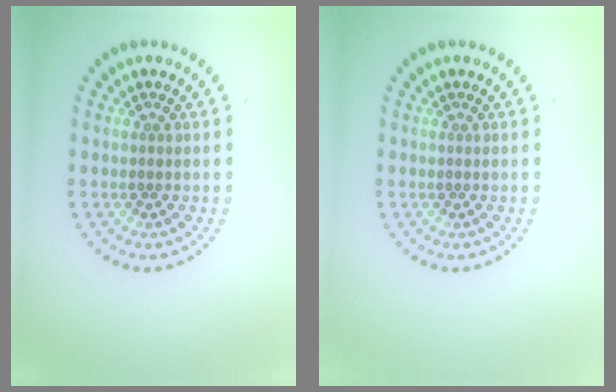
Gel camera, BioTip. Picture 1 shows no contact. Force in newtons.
{"total": 0.0}